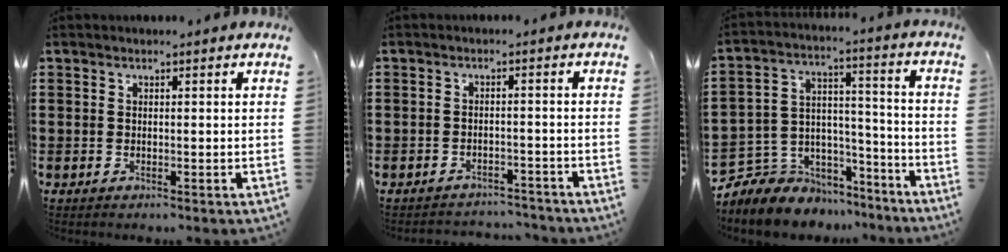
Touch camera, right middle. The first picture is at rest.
{"total": 2.5, "force": [-2.5, 0.3, -0.2], "torque": [-0.005, 0.000, -0.055]}
{"total": 6.0, "force": [-4.3, 4.2, -0.9], "torque": [-0.011, -0.001, -0.082]}